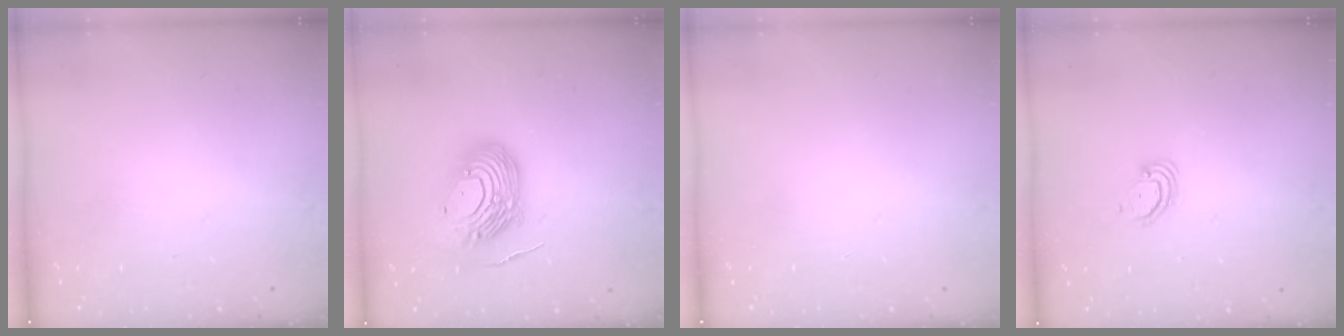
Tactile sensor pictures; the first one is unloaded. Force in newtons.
{"total": 14.9, "press": 14.8, "slide": 1.6}
{"total": 0.0}
{"total": 2.9, "press": 2.9, "slide": 0.3}